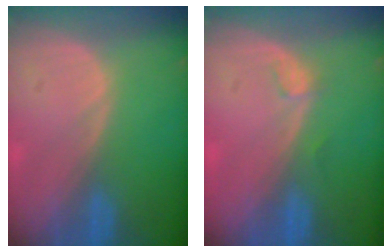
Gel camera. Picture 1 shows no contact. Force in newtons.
{"total": 1.1, "press": 1.1, "slide": 0.2}